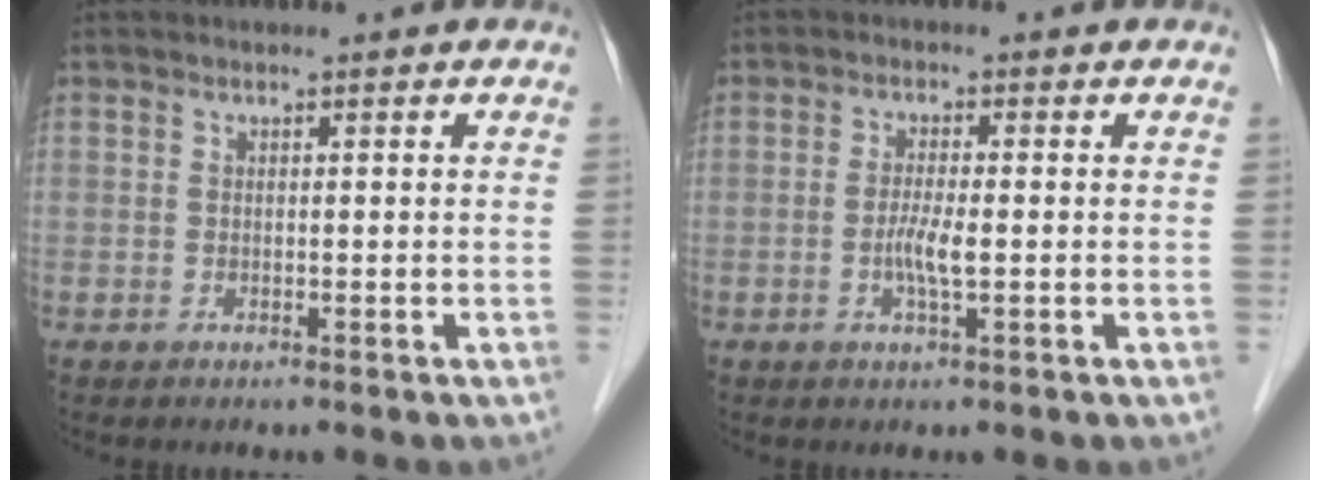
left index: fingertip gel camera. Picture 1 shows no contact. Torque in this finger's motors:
{"motor_torque": [0.43, 0.35, 0.10, 0.06]}